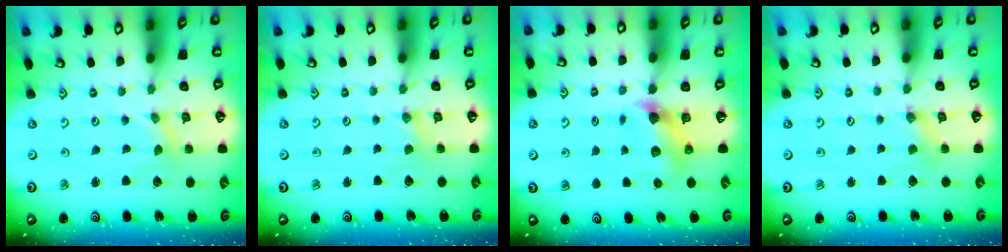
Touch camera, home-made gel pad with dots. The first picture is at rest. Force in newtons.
{"total": 1.1, "press": 1.1, "slide": 0.2}
{"total": 7.2, "press": 7.2, "slide": 0.6}
{"total": 2.5, "press": 2.4, "slide": 0.4}